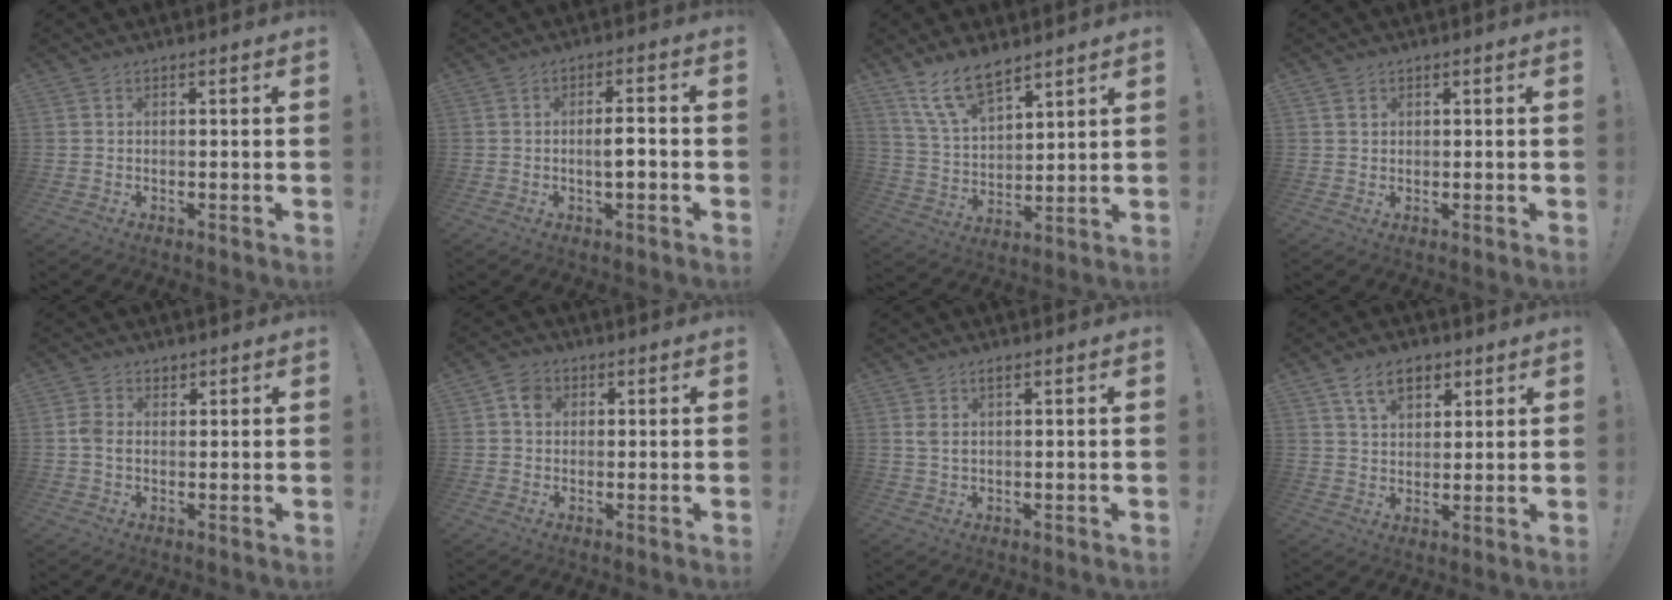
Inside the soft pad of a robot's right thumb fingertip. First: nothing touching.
{"total": 4.3, "force": [-1.2, 0.8, 4.1], "torque": [-0.066, 0.003, -0.024]}
{"total": 12.1, "force": [9.0, 5.3, 6.1], "torque": [-0.115, -0.046, 0.172]}
{"total": 1.4, "force": [1.0, 1.0, -0.1], "torque": [0.002, 0.004, 0.019]}
{"total": 3.5, "force": [1.1, 2.6, 2.1], "torque": [-0.033, -0.003, 0.021]}
{"total": 4.6, "force": [1.2, 3.9, 2.3], "torque": [-0.038, 0.009, 0.023]}
{"total": 2.2, "force": [1.1, 0.8, 1.8], "torque": [-0.038, 0.001, 0.020]}
{"total": 8.7, "force": [4.9, 5.4, 4.9], "torque": [-0.079, -0.006, 0.092]}